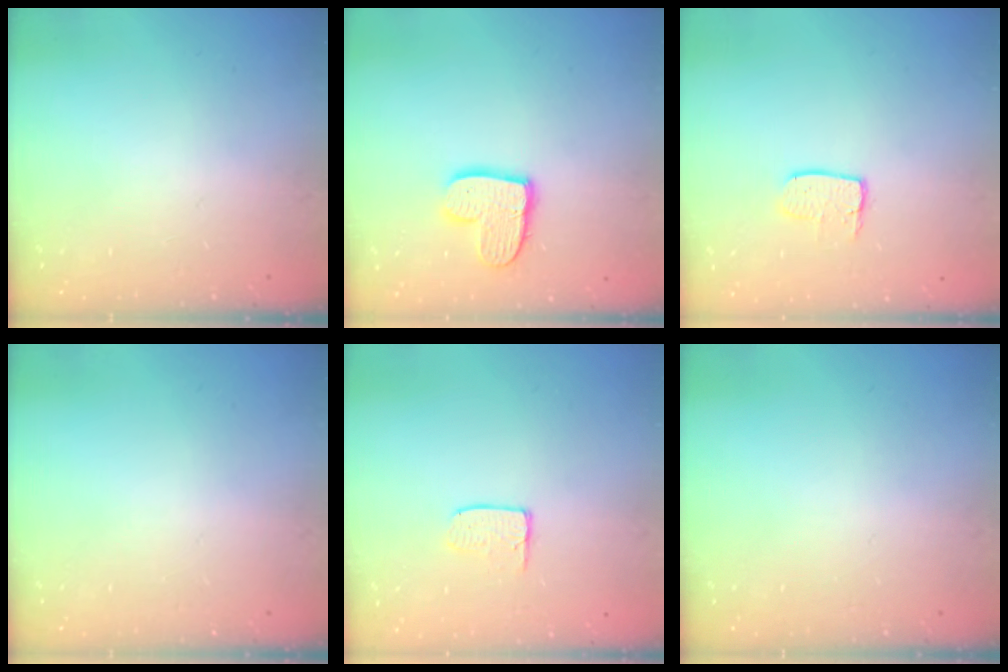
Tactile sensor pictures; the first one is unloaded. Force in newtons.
{"total": 10.6, "press": 10.6, "slide": 0.8}
{"total": 6.8, "press": 6.8, "slide": 0.4}
{"total": 0.0}
{"total": 4.7, "press": 4.7, "slide": 0.4}
{"total": 0.0}